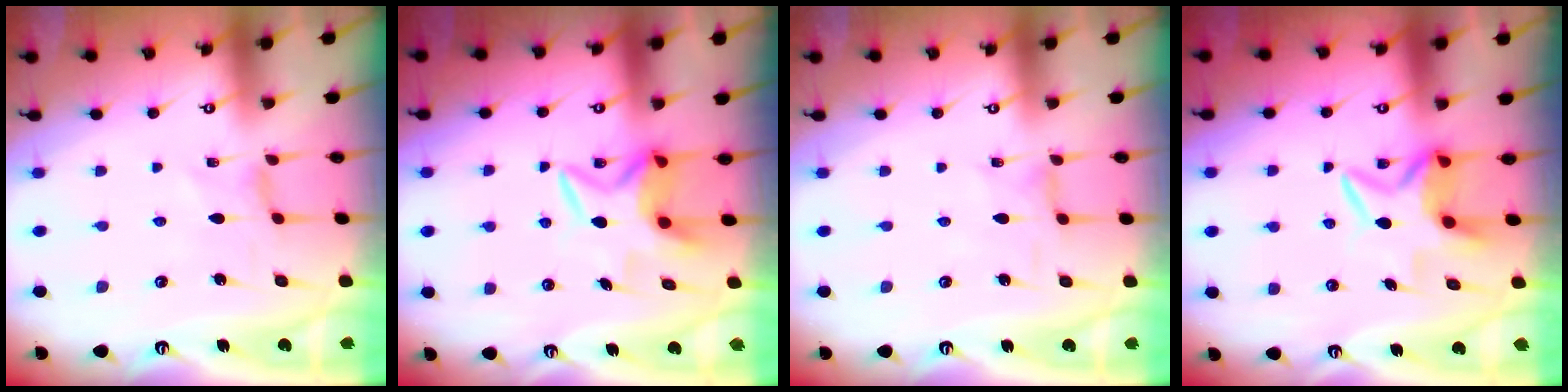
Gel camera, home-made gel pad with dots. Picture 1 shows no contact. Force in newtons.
{"total": 7.0, "press": 7.0, "slide": 0.6}
{"total": 1.4, "press": 1.4, "slide": 0.3}
{"total": 8.0, "press": 8.0, "slide": 0.6}